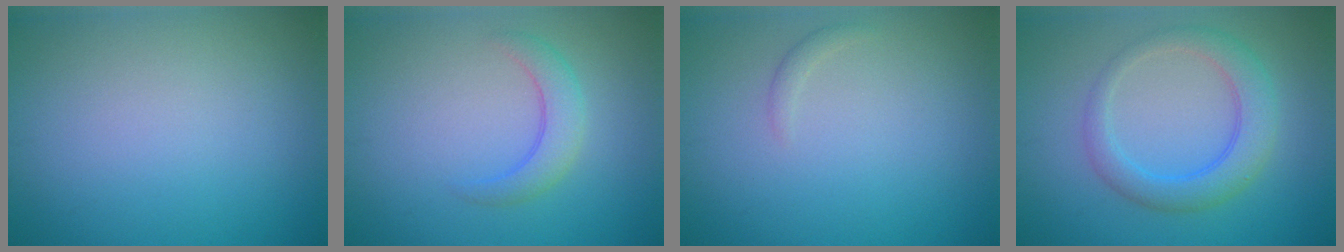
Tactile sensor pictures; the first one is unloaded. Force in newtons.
{"total": 2.4, "press": 2.4, "slide": 0.1}
{"total": 0.7, "press": 0.7, "slide": 0.1}
{"total": 3.9, "press": 3.9, "slide": 0.1}